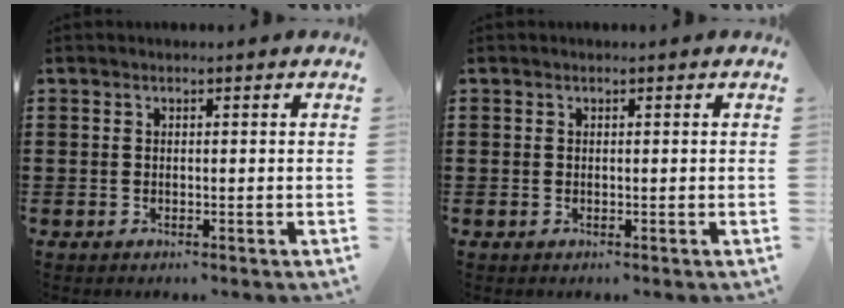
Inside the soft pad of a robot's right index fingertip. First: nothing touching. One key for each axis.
{"total": 0.0}